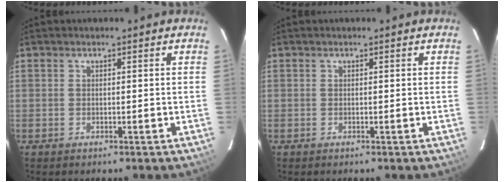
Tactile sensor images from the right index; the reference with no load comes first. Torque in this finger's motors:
{"motor_torque": [0.00, 0.00, 0.00, 0.00]}